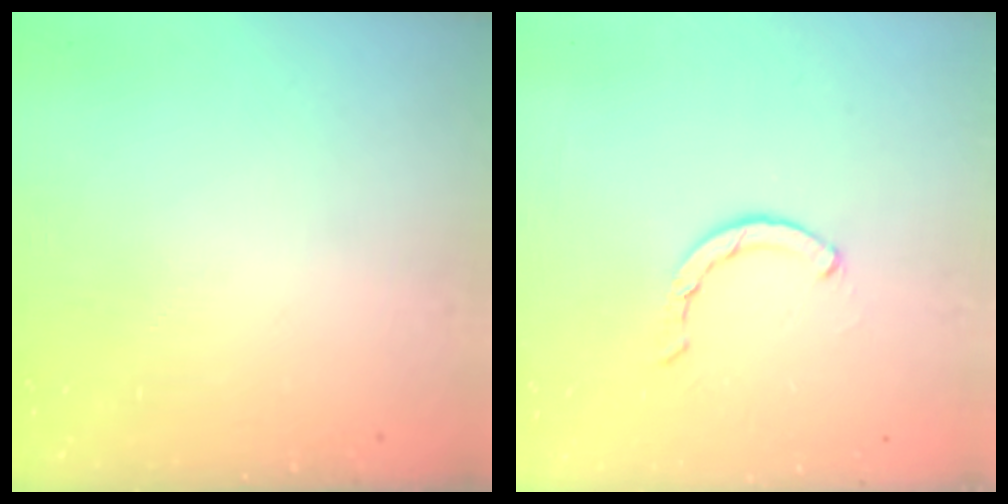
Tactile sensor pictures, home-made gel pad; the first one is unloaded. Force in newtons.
{"total": 2.1, "press": 2.1, "slide": 0.2}